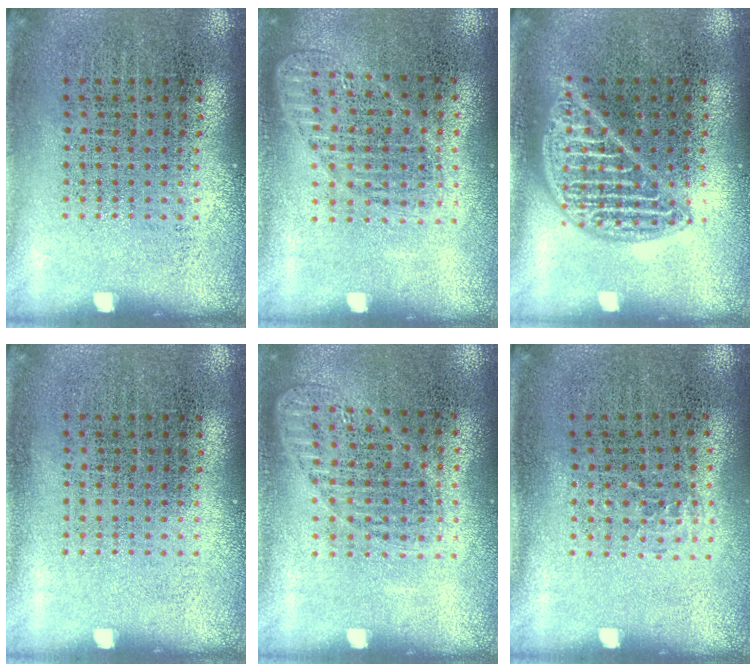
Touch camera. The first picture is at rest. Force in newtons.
{"total": 1.3, "press": 1.2, "slide": 0.3}
{"total": 2.2, "press": 2.2, "slide": 0.2}
{"total": 0.0}
{"total": 1.2, "press": 1.1, "slide": 0.3}
{"total": 0.6, "press": 0.4, "slide": 0.3}